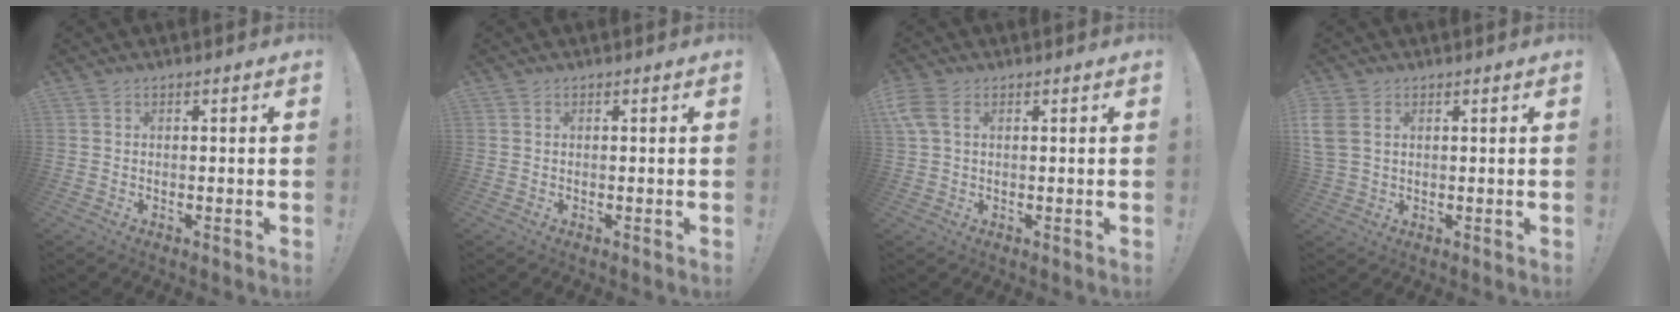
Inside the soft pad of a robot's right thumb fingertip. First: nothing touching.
{"total": 0.0}
{"total": 4.7, "force": [1.6, 2.6, 3.6], "torque": [-0.085, 0.001, 0.031]}
{"total": 5.7, "force": [2.0, 4.2, 3.3], "torque": [-0.073, -0.002, 0.043]}